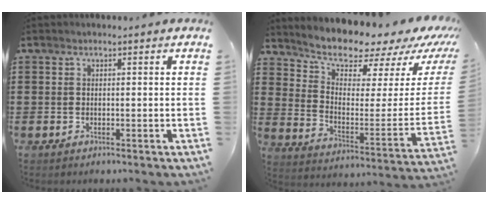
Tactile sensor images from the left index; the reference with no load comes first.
{"total": 7.4, "force": [6.9, 1.9, 1.6], "torque": [-0.051, -0.073, 0.113]}